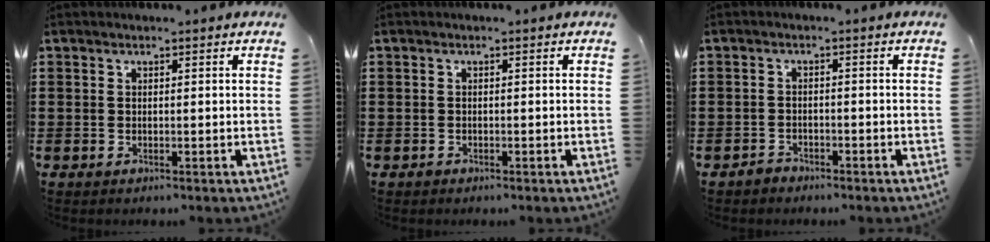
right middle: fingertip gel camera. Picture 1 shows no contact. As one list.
[{"total": 0.5, "force": [-0.5, 0.3, 0.0], "torque": [-0.001, 0.001, -0.010]}, {"total": 1.8, "force": [-1.6, 0.7, 0.0], "torque": [-0.006, 0.002, -0.036]}]